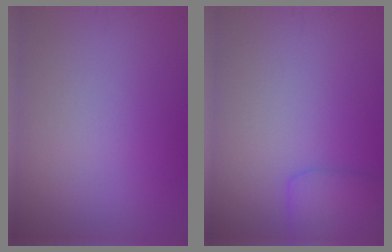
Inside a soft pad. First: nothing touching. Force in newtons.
{"total": 2.4, "press": 2.4, "slide": 0.1}